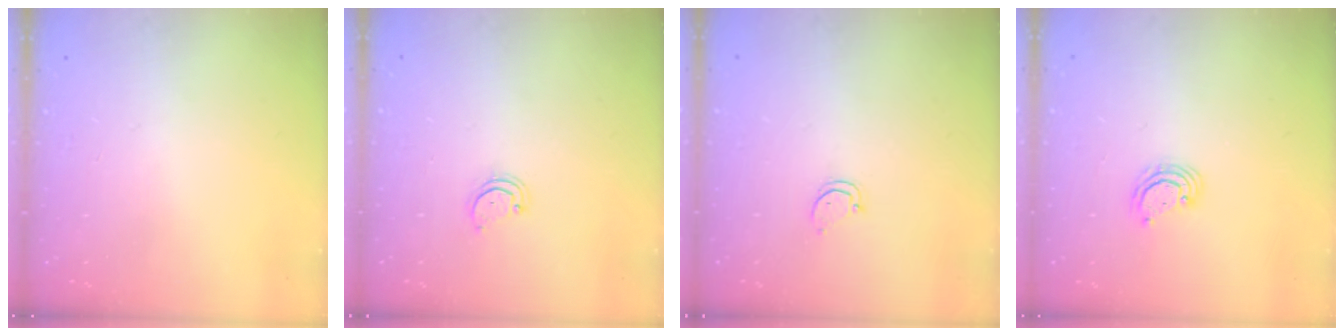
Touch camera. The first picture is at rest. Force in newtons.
{"total": 3.0, "press": 3.0, "slide": 0.2}
{"total": 2.6, "press": 2.6, "slide": 0.3}
{"total": 3.2, "press": 3.2, "slide": 0.3}